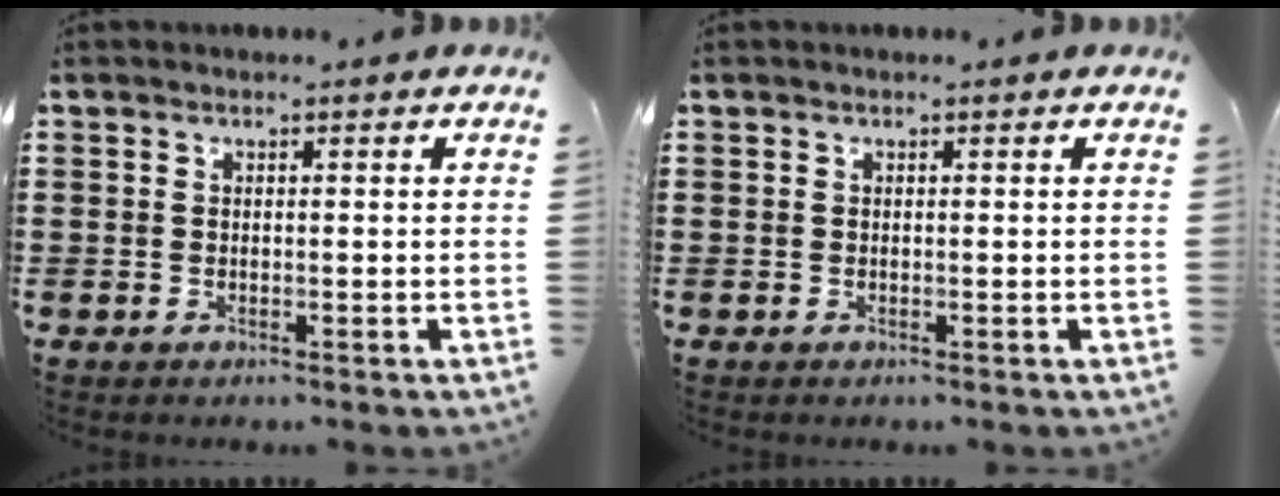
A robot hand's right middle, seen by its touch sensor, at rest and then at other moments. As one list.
[{"total": 0.0}]